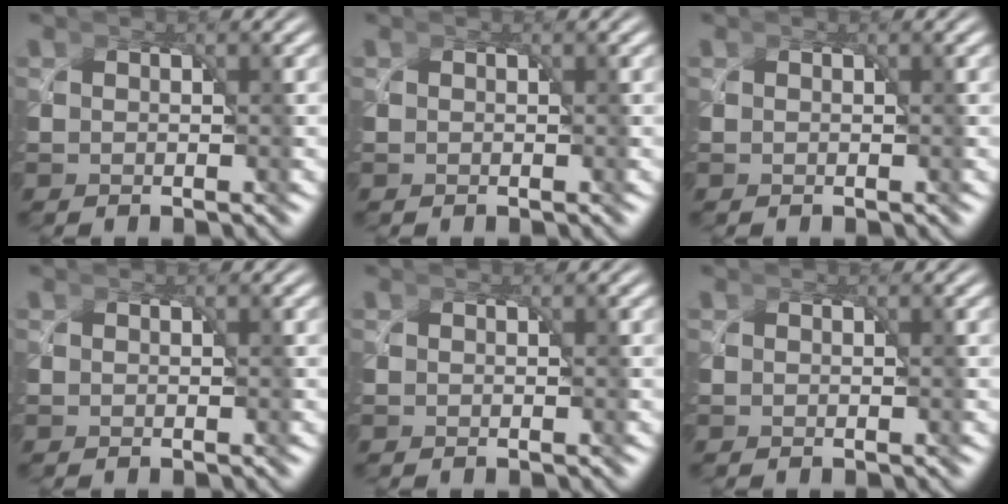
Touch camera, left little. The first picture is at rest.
{"total": 0.0}
{"total": 0.0}
{"total": 0.0}
{"total": 0.0}
{"total": 0.0}